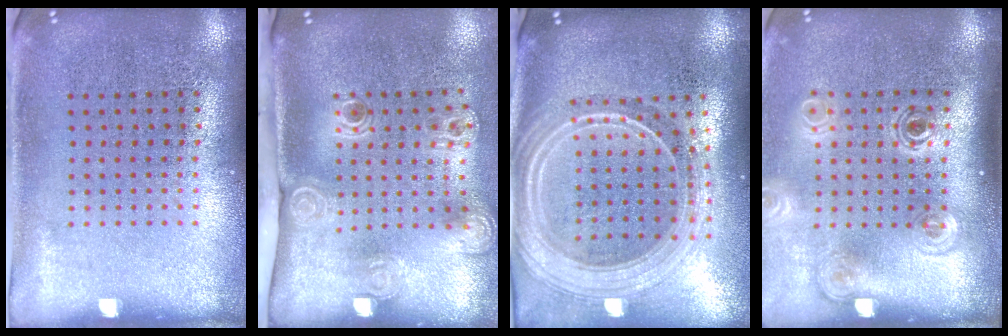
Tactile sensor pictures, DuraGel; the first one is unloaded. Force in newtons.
{"total": 2.2, "press": 1.5, "slide": 1.6}
{"total": 2.6, "press": 2.2, "slide": 1.4}
{"total": 1.9, "press": 1.3, "slide": 1.4}